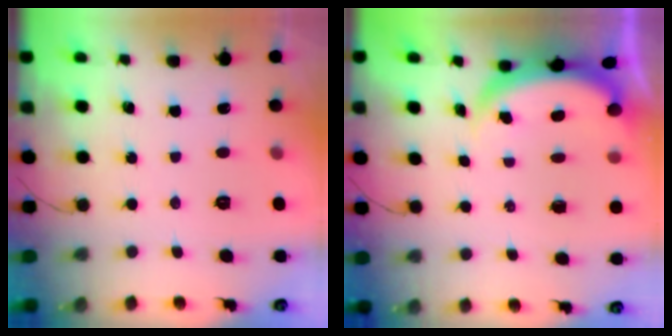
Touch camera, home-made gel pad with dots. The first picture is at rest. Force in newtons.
{"total": 3.9, "press": 3.9, "slide": 0.1}